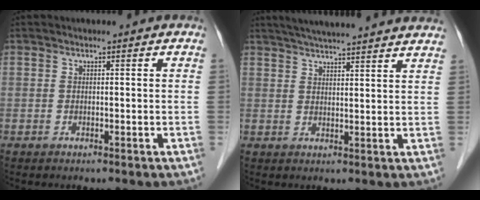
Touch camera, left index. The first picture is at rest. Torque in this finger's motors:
{"motor_torque": [-0.39, -0.91, 0.42, 0.09]}